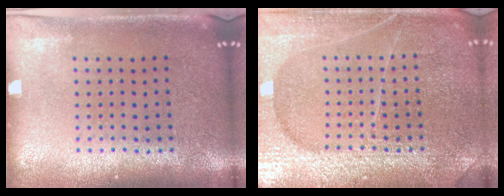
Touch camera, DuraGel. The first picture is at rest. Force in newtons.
{"total": 6.6, "press": 6.5, "slide": 0.8}